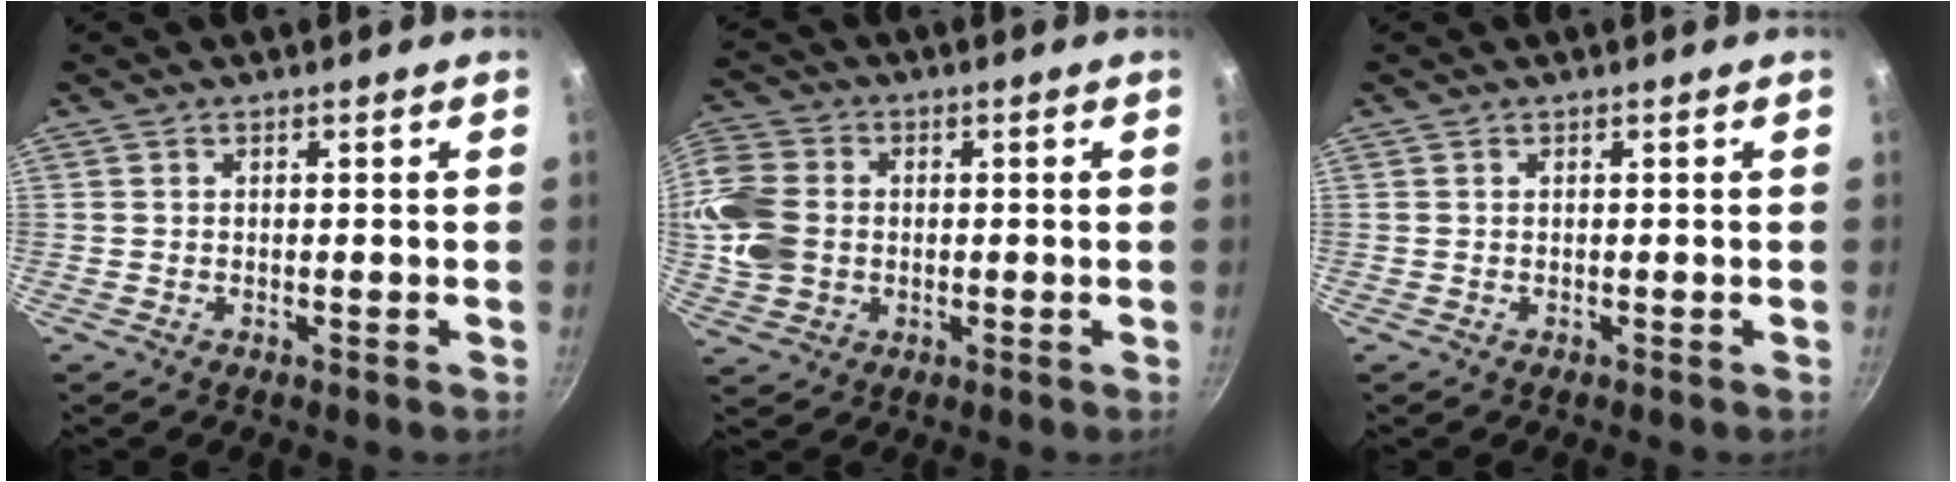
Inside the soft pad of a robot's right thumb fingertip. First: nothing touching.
{"total": 13.9, "force": [-0.1, 11.1, 8.4], "torque": [-0.202, 0.012, -0.001]}
{"total": 0.0}